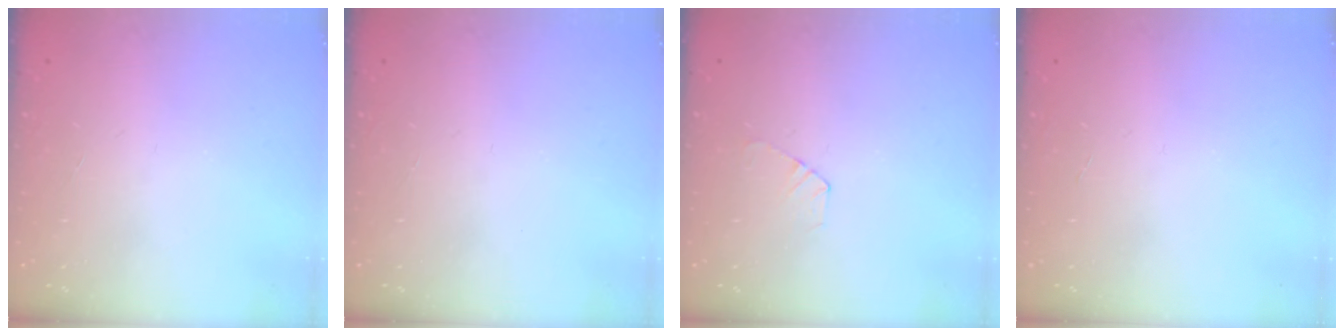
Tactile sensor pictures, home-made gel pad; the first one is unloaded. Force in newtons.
{"total": 0.0}
{"total": 4.9, "press": 4.8, "slide": 0.6}
{"total": 0.0}